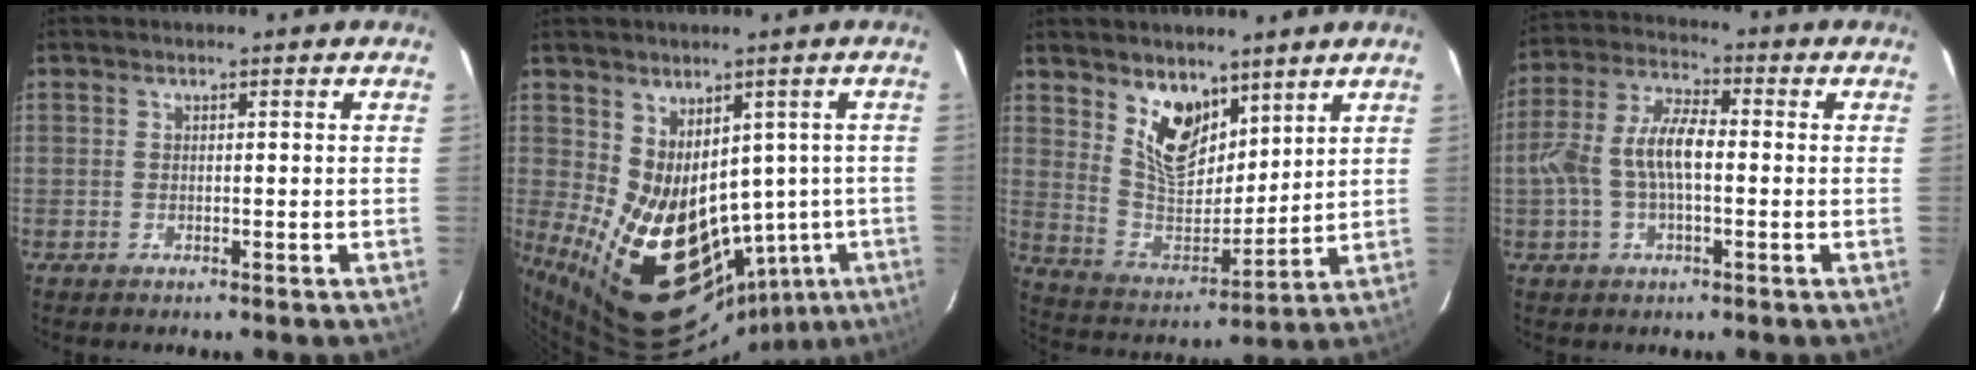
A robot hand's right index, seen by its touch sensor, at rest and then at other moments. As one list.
[{"total": 21.9, "force": [-3.3, 15.9, 14.7], "torque": [-0.254, -0.016, 0.004]}, {"total": 11.9, "force": [7.6, 6.4, 6.6], "torque": [-0.117, -0.011, 0.151]}, {"total": 9.9, "force": [-1.0, 4.4, 8.8], "torque": [-0.185, 0.017, -0.020]}]